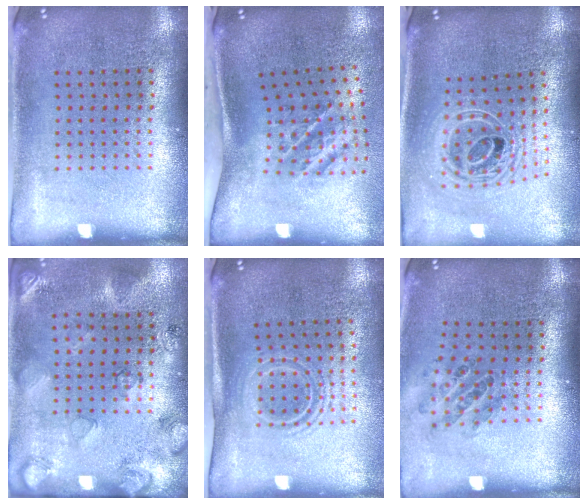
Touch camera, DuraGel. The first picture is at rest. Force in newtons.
{"total": 2.4, "press": 1.3, "slide": 2.0}
{"total": 2.4, "press": 1.8, "slide": 1.6}
{"total": 2.6, "press": 1.8, "slide": 1.9}
{"total": 1.6, "press": 1.2, "slide": 1.0}
{"total": 0.9, "press": 0.9, "slide": 0.1}